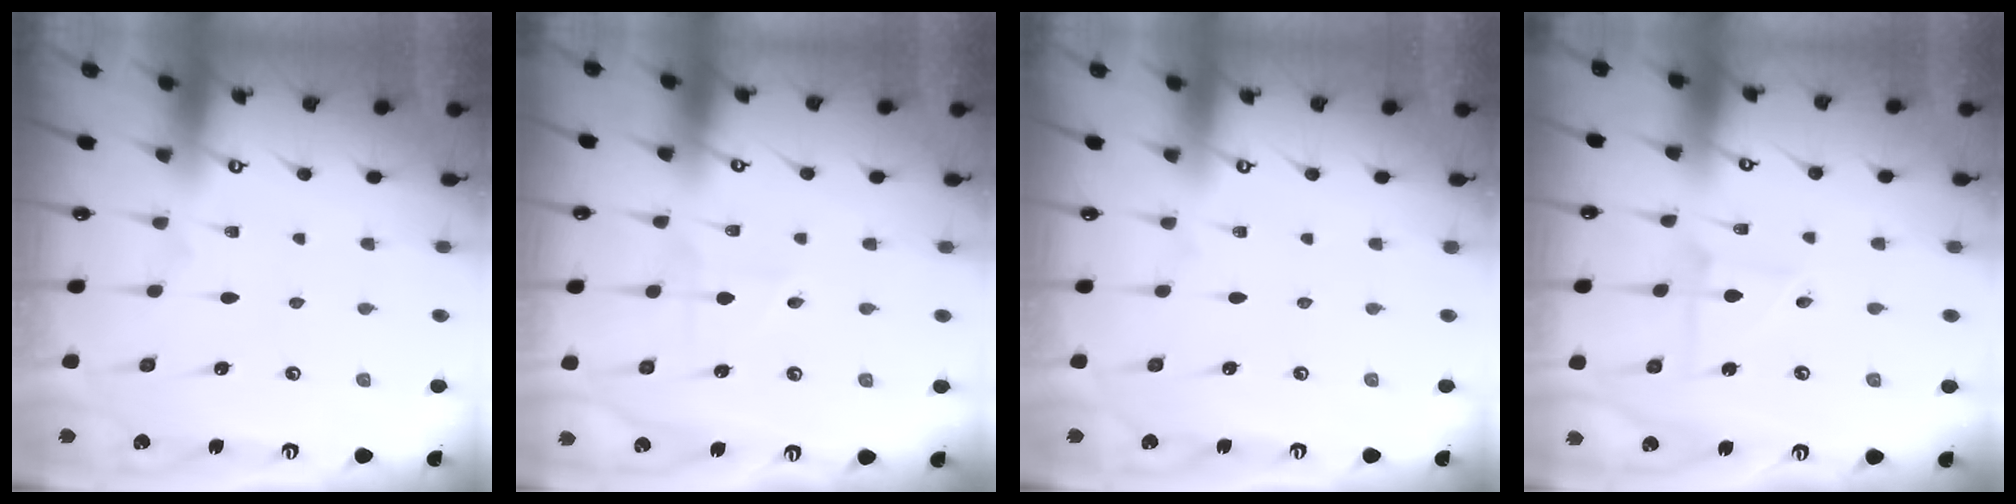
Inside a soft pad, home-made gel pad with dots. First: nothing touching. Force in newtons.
{"total": 1.9, "press": 1.9, "slide": 0.2}
{"total": 0.0}
{"total": 3.4, "press": 3.4, "slide": 0.4}